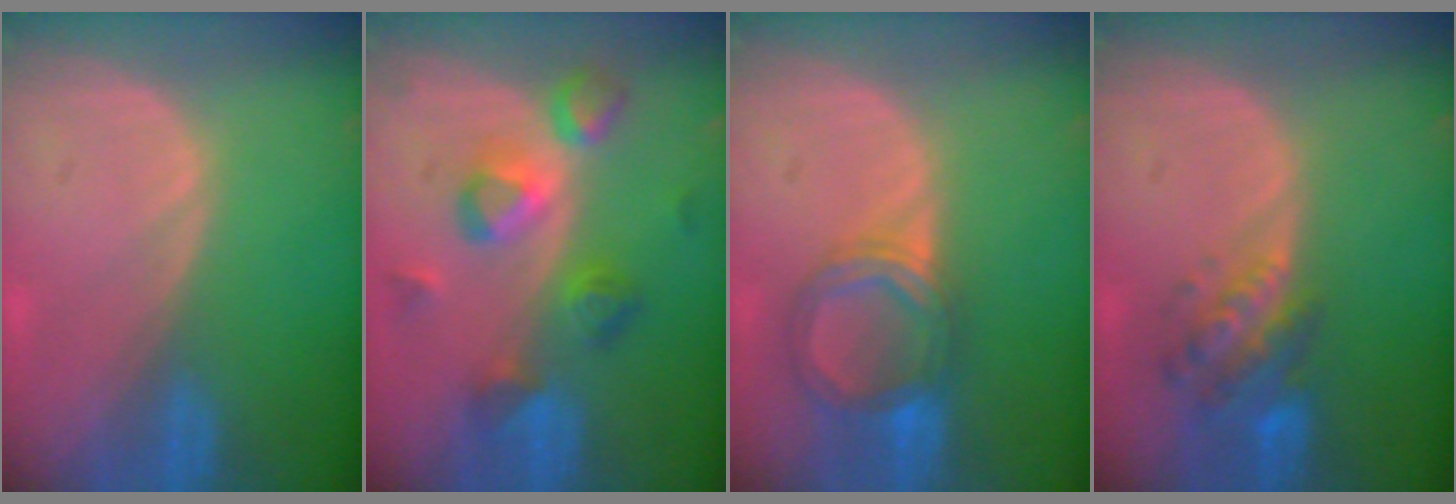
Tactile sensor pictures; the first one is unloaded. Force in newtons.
{"total": 7.5, "press": 7.5, "slide": 0.7}
{"total": 5.9, "press": 5.9, "slide": 0.8}
{"total": 6.1, "press": 5.7, "slide": 2.3}